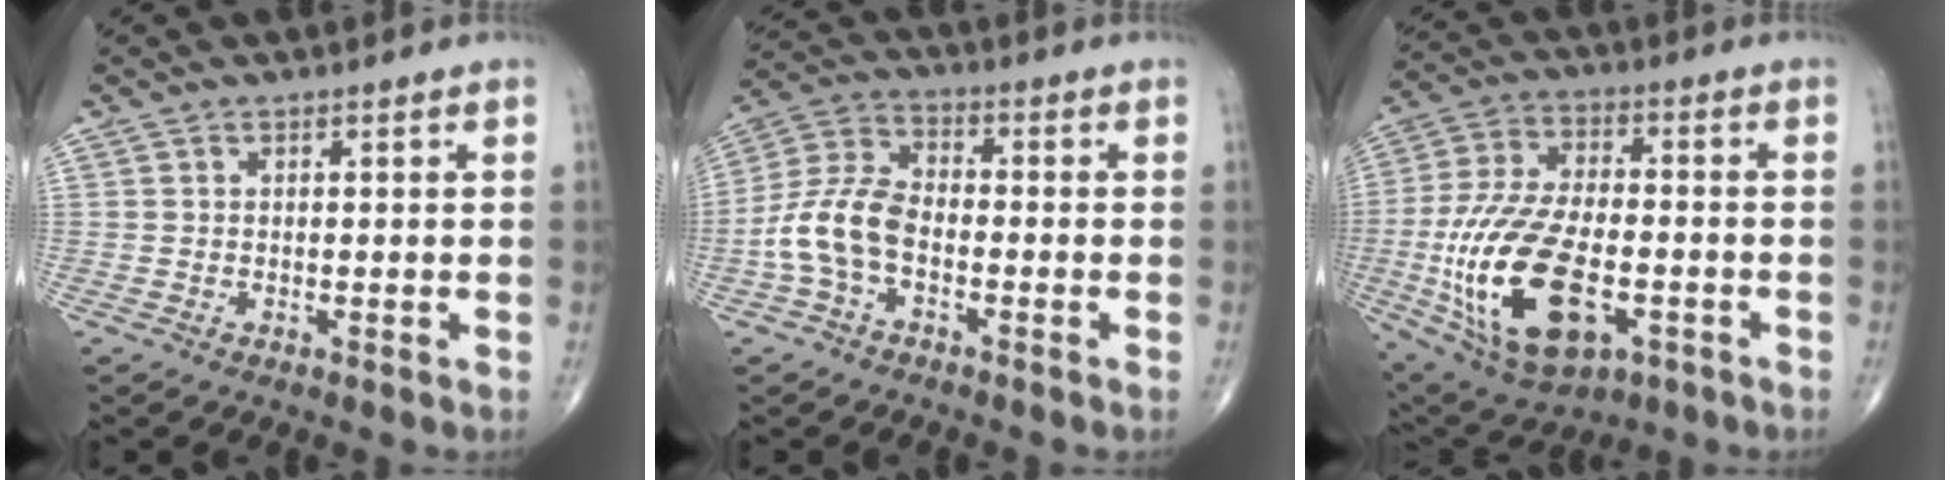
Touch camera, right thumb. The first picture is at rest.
{"total": 9.8, "force": [-3.0, 5.7, 7.4], "torque": [-0.157, 0.032, -0.067]}
{"total": 22.5, "force": [-5.8, 11.7, 18.4], "torque": [-0.368, 0.011, -0.086]}